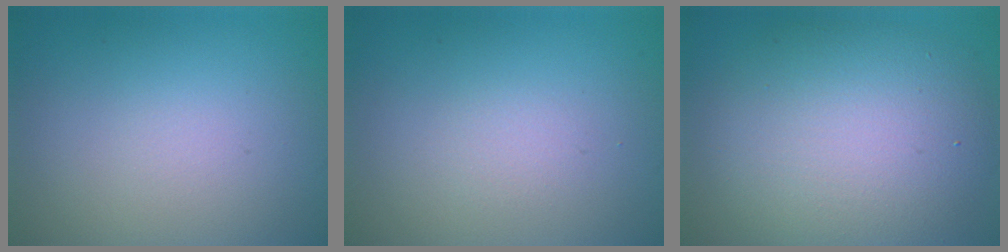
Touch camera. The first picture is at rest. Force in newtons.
{"total": 1.0, "press": 0.9, "slide": 0.1}
{"total": 9.5, "press": 9.5, "slide": 0.6}